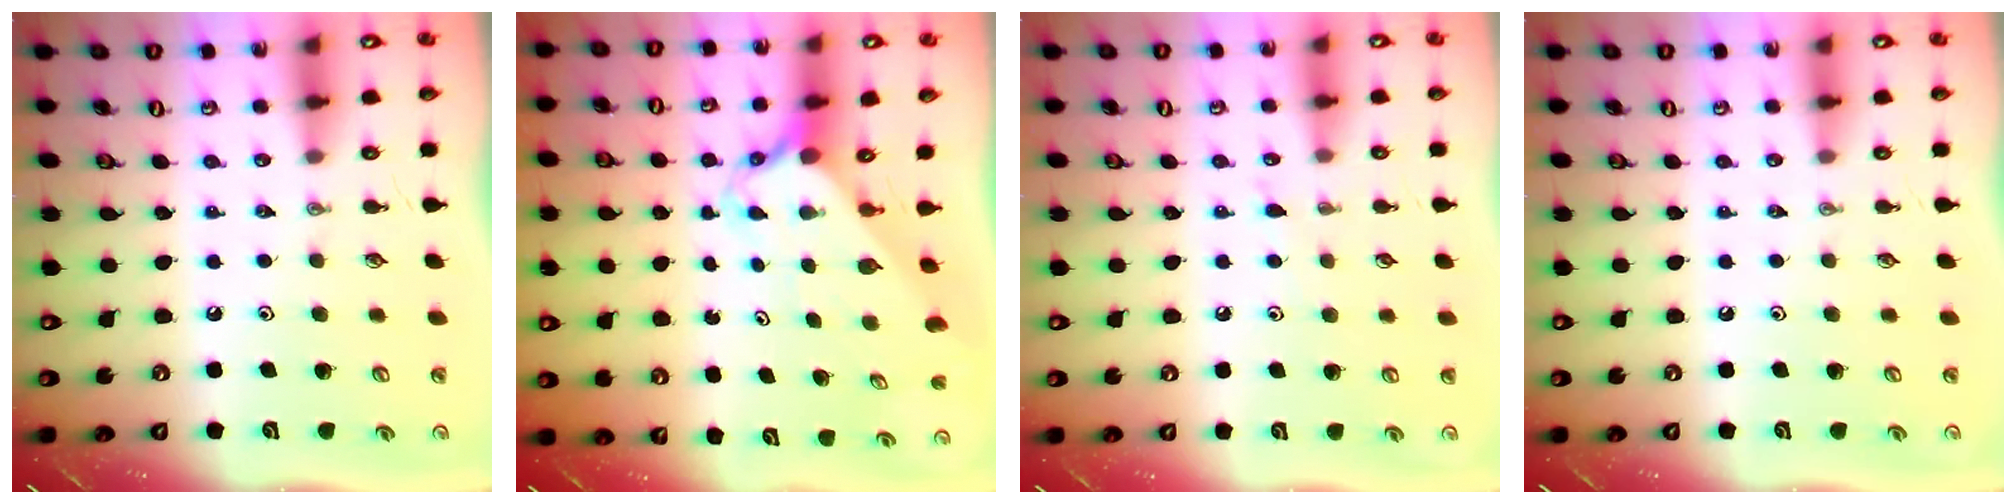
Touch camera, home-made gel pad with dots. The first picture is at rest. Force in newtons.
{"total": 2.7, "press": 2.7, "slide": 0.3}
{"total": 3.0, "press": 2.9, "slide": 0.4}
{"total": 0.0}